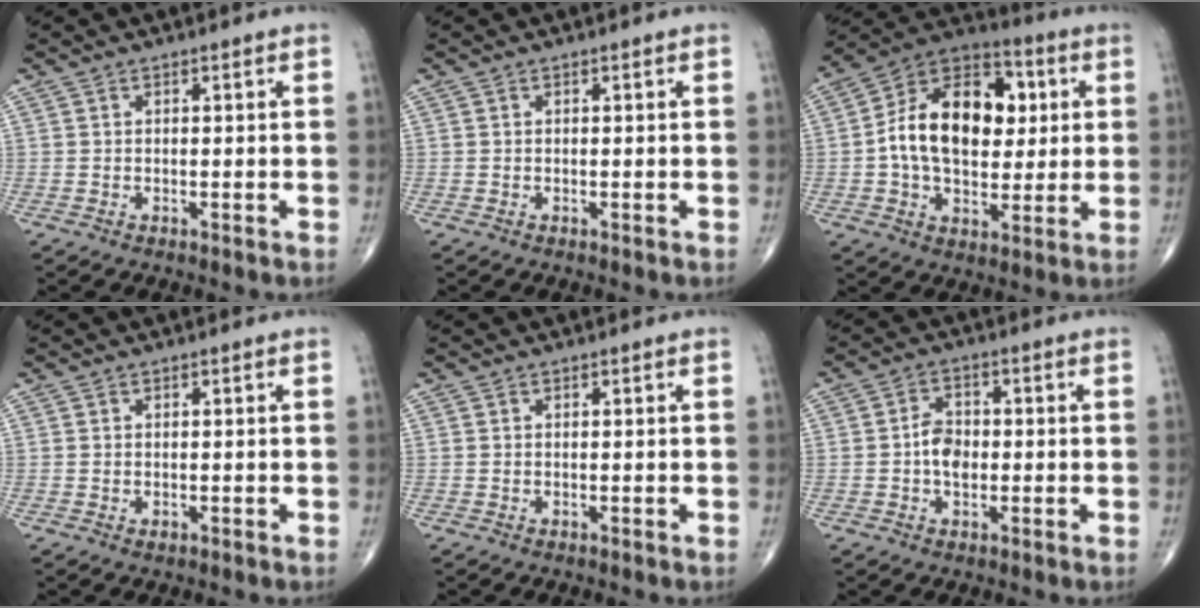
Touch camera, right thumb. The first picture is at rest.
{"total": 0.0}
{"total": 20.1, "force": [2.2, 13.0, 15.2], "torque": [-0.213, 0.019, 0.032]}
{"total": 0.7, "force": [-0.1, 0.5, 0.5], "torque": [-0.009, 0.000, 0.000]}
{"total": 0.0}
{"total": 4.9, "force": [-0.6, 3.4, 3.5], "torque": [-0.051, 0.013, -0.016]}